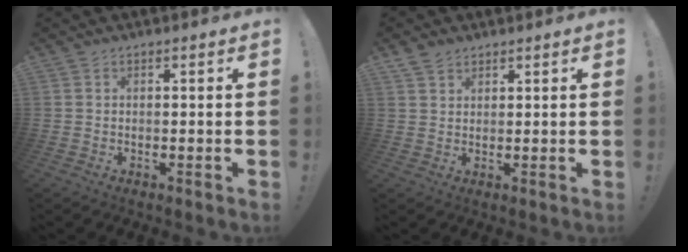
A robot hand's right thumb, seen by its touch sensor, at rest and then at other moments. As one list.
[{"total": 3.2, "force": [2.5, 1.8, 0.9], "torque": [-0.018, -0.010, 0.049]}]